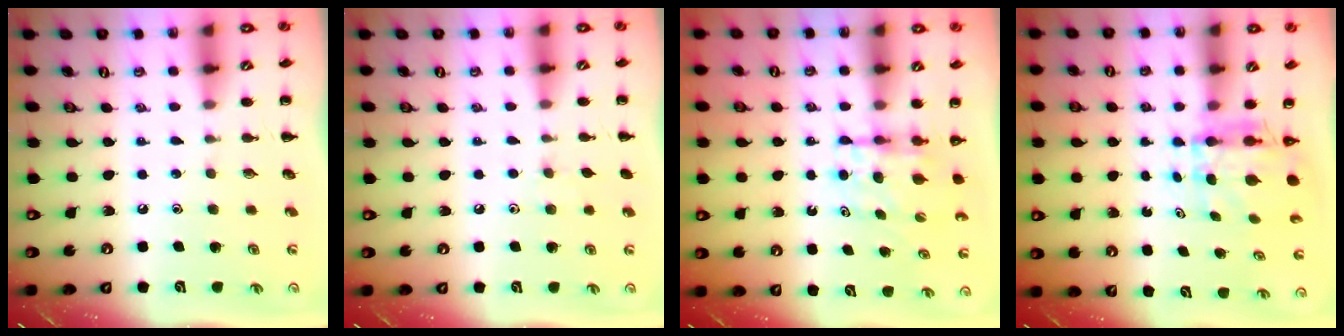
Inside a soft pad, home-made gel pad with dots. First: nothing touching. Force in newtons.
{"total": 3.5, "press": 3.2, "slide": 1.3}
{"total": 5.2, "press": 5.2, "slide": 0.3}
{"total": 4.9, "press": 4.8, "slide": 1.1}